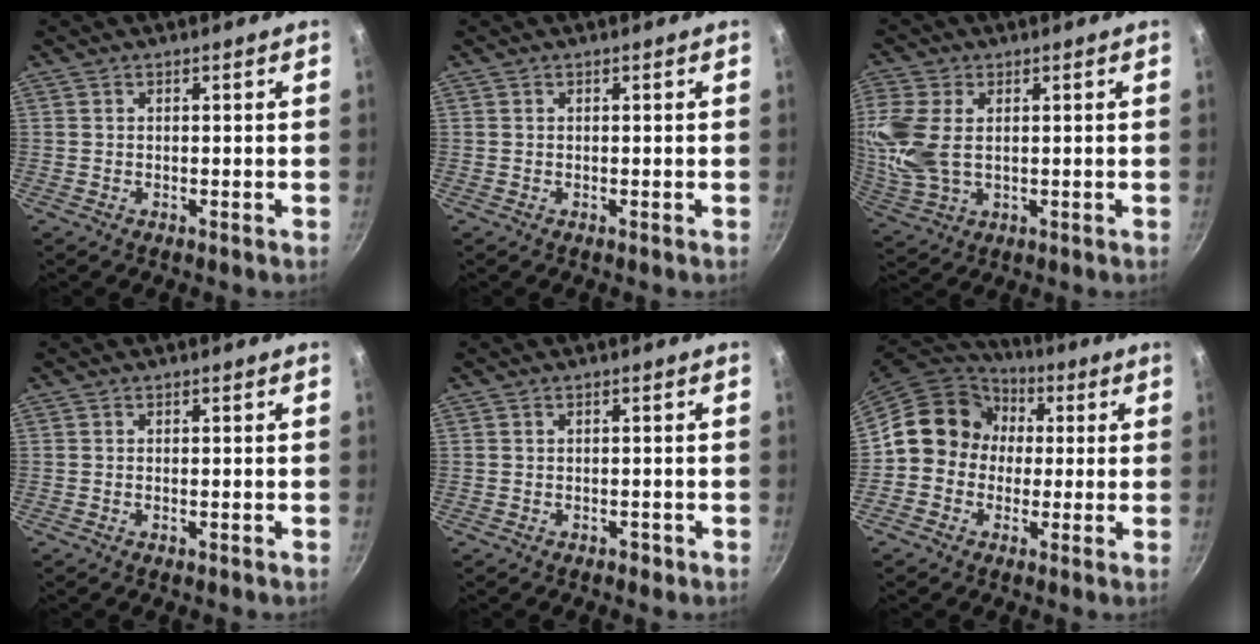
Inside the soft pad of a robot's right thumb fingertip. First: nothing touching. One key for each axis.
{"total": 0.0}
{"total": 11.1, "fx": 1.4, "fy": 6.8, "fz": 8.7, "tx": -0.191, "ty": -0.001, "tz": 0.032}
{"total": 0.7, "fx": -0.3, "fy": 0.2, "fz": 0.7, "tx": -0.011, "ty": 0.001, "tz": -0.004}
{"total": 1.1, "fx": -0.6, "fy": 0.7, "fz": 0.6, "tx": -0.001, "ty": 0.012, "tz": 0.000}
{"total": 12.5, "fx": 0.8, "fy": 11.3, "fz": 5.3, "tx": -0.042, "ty": 0.029, "tz": -0.007}